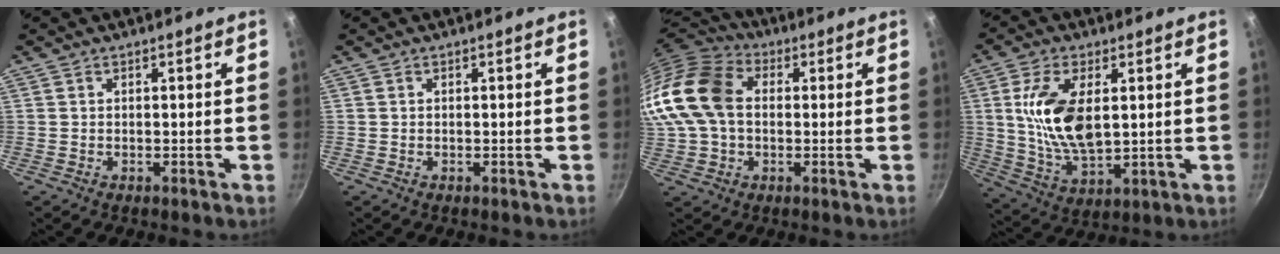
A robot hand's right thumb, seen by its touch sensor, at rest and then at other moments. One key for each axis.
{"total": 0.0}
{"total": 19.7, "fx": 1.6, "fy": 14.1, "fz": 13.6, "tx": -0.286, "ty": 0.039, "tz": 0.017}
{"total": 13.8, "fx": 2.6, "fy": 7.0, "fz": 11.6, "tx": -0.215, "ty": -0.012, "tz": 0.056}